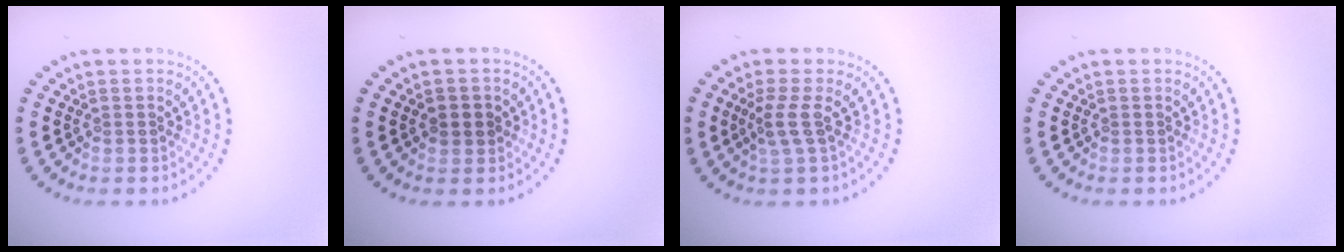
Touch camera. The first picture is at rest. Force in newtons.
{"total": 1.7, "press": 1.6, "slide": 0.5}
{"total": 2.1, "press": 1.5, "slide": 1.4}
{"total": 0.0}